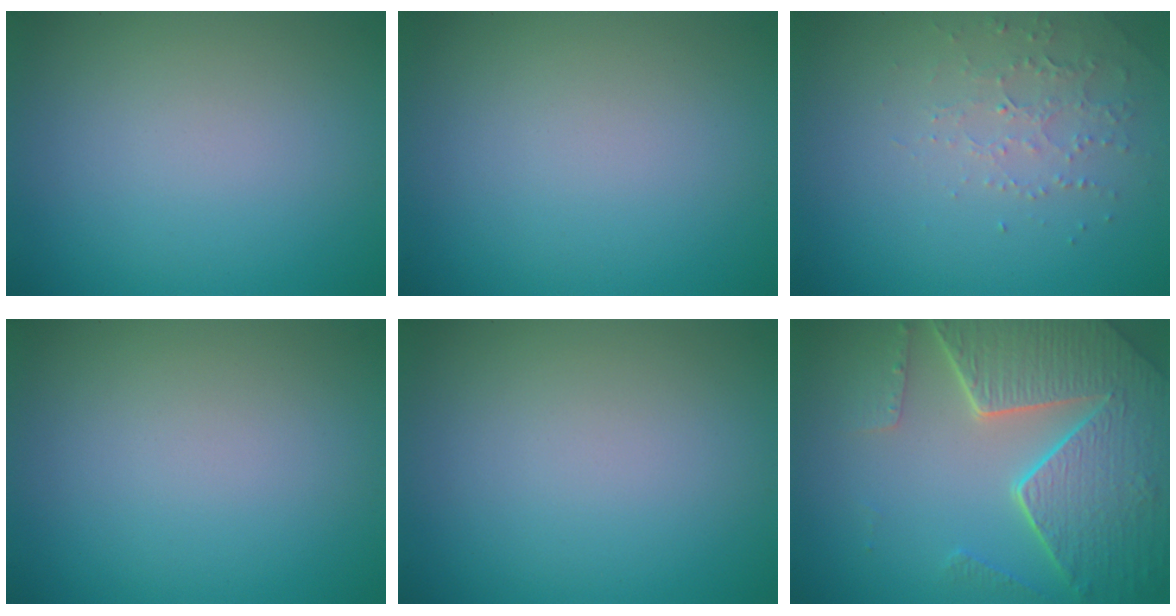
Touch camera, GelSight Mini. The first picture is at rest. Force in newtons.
{"total": 0.0}
{"total": 2.2, "press": 2.1, "slide": 0.6}
{"total": 0.0}
{"total": 0.0}
{"total": 7.8, "press": 5.6, "slide": 5.4}